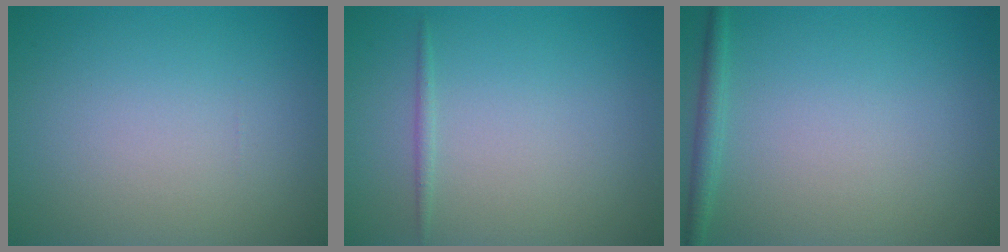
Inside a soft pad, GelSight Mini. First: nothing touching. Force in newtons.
{"total": 0.6, "press": 0.6, "slide": 0.0}
{"total": 1.4, "press": 1.4, "slide": 0.1}